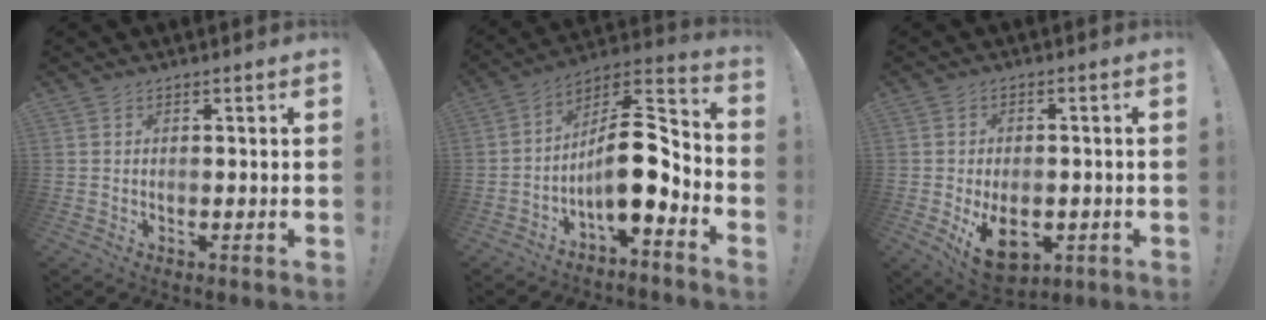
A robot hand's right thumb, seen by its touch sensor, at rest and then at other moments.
{"total": 14.4, "force": [-3.0, 5.6, 12.9], "torque": [-0.217, 0.007, -0.045]}
{"total": 12.3, "force": [-3.6, 8.3, 8.4], "torque": [-0.116, 0.007, -0.055]}